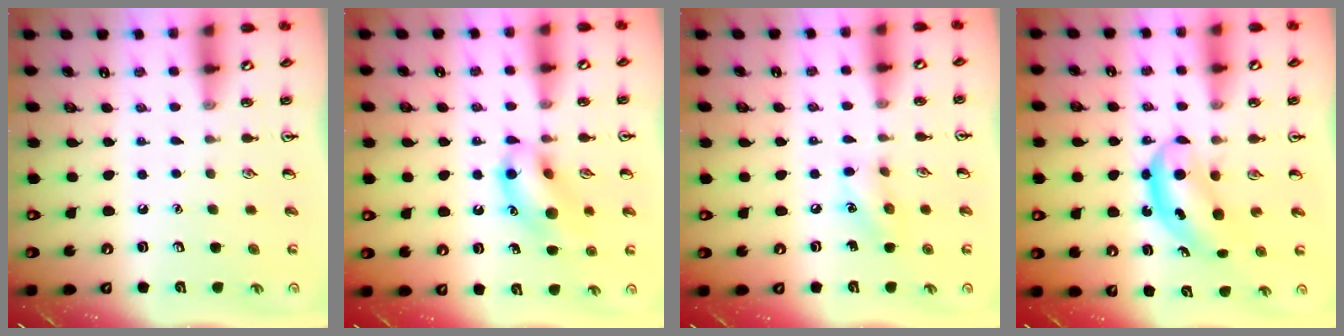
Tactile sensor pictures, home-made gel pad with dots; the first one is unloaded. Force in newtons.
{"total": 13.0, "press": 12.8, "slide": 2.1}
{"total": 7.6, "press": 7.5, "slide": 1.2}
{"total": 5.6, "press": 5.5, "slide": 1.2}